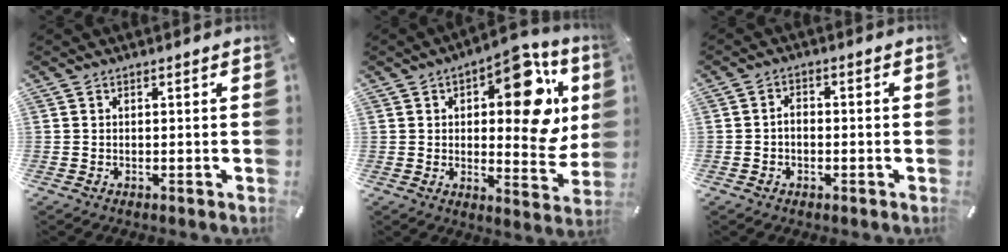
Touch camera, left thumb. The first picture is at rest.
{"total": 18.7, "force": [6.4, 8.9, 15.1], "torque": [-0.172, -0.046, 0.100]}
{"total": 2.7, "force": [-0.9, 2.0, 1.6], "torque": [-0.031, 0.007, -0.017]}